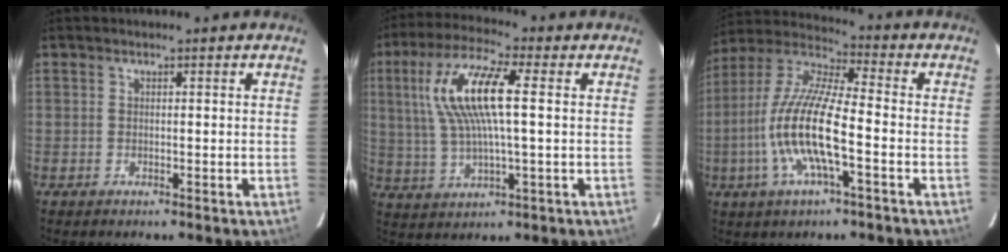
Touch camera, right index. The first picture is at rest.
{"total": 13.4, "force": [2.5, 3.3, 12.7], "torque": [-0.252, 0.014, 0.052]}
{"total": 15.0, "force": [-4.1, 3.0, 14.1], "torque": [-0.287, -0.005, -0.086]}